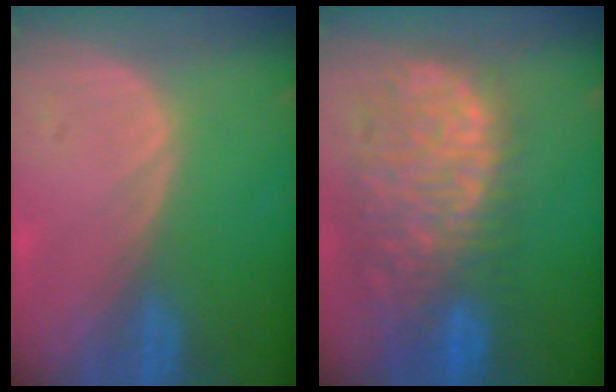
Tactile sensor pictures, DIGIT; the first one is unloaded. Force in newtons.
{"total": 13.1, "press": 10.9, "slide": 7.3}